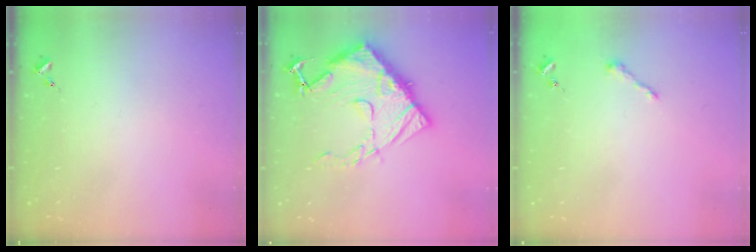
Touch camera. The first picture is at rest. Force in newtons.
{"total": 22.1, "press": 22.0, "slide": 2.0}
{"total": 3.6, "press": 3.6, "slide": 0.4}